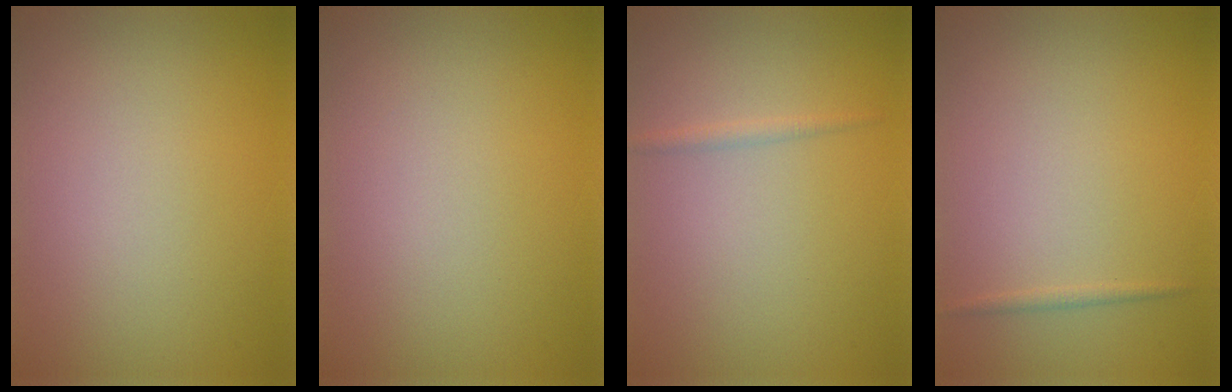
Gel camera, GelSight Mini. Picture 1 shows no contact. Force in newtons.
{"total": 0.0}
{"total": 0.8, "press": 0.8, "slide": 0.1}
{"total": 0.6, "press": 0.6, "slide": 0.0}